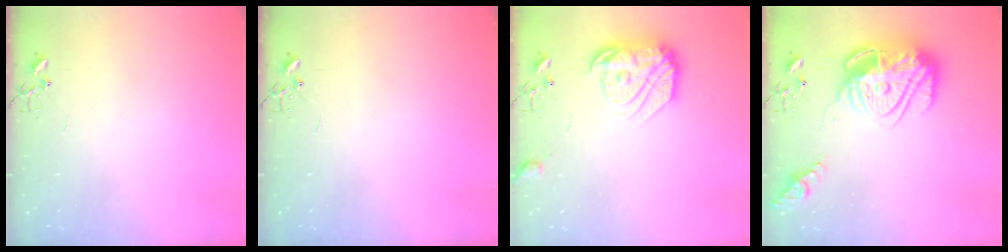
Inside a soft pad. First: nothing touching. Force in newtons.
{"total": 0.0}
{"total": 17.9, "press": 17.9, "slide": 1.2}
{"total": 24.2, "press": 24.1, "slide": 2.0}